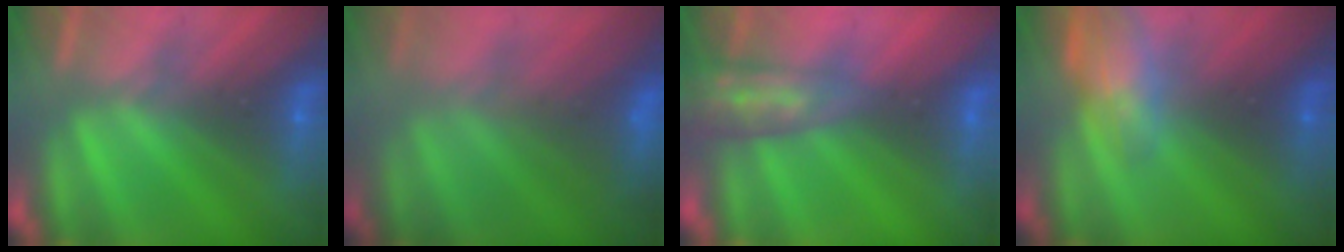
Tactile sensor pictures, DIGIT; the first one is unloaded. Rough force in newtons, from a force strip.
{"total": 3.8}
{"total": 2.7}
{"total": 2.7}